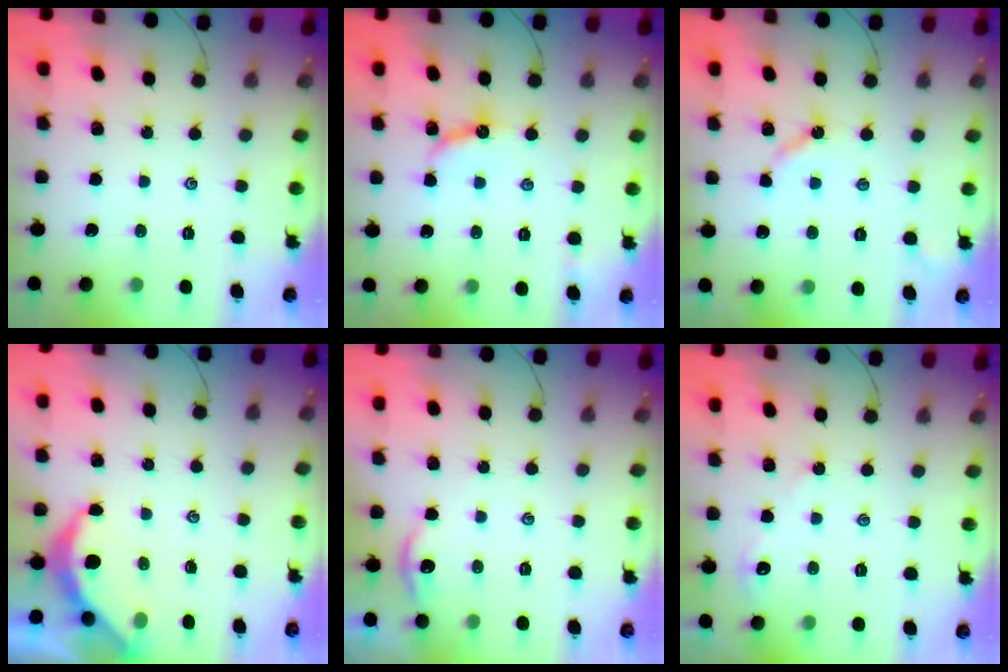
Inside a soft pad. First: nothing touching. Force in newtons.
{"total": 8.0, "press": 8.0, "slide": 0.2}
{"total": 4.3, "press": 4.2, "slide": 0.8}
{"total": 5.9, "press": 5.9, "slide": 0.6}
{"total": 4.6, "press": 4.5, "slide": 0.3}
{"total": 2.5, "press": 2.5, "slide": 0.6}